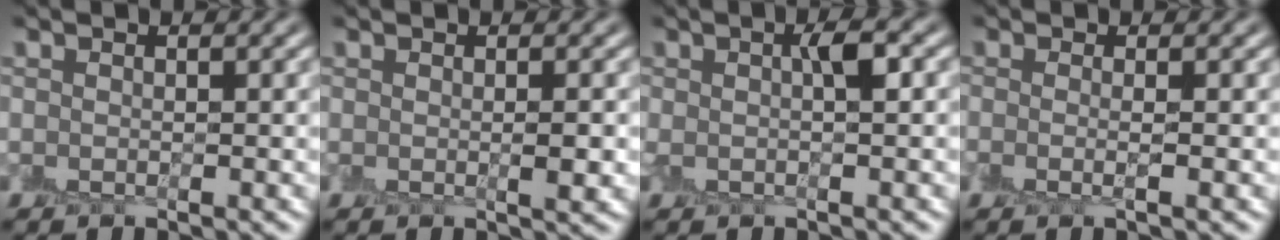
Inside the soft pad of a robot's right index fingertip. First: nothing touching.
{"total": 1.3, "force": [-0.1, 0.1, 1.3], "torque": [-0.022, -0.004, 0.000]}
{"total": 2.5, "force": [0.4, 0.3, 2.4], "torque": [-0.043, 0.004, 0.001]}
{"total": 1.5, "force": [-0.4, 0.1, 1.4], "torque": [-0.029, -0.008, -0.013]}